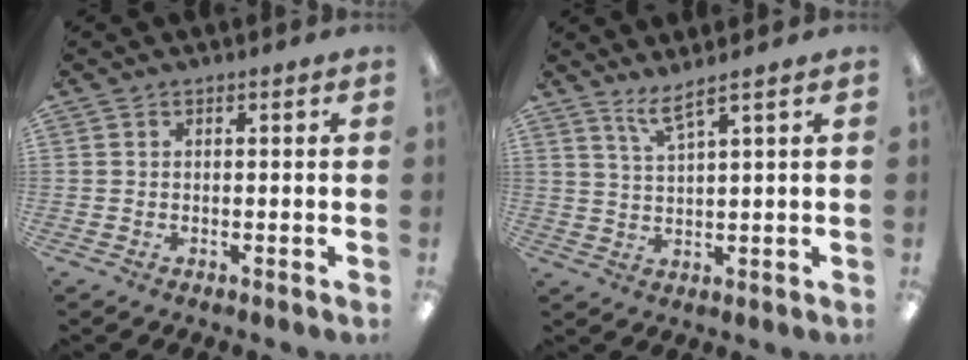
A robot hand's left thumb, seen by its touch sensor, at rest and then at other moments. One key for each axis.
{"total": 4.5, "fx": 3.7, "fy": -0.1, "fz": 2.6, "tx": -0.062, "ty": -0.016, "tz": 0.065}